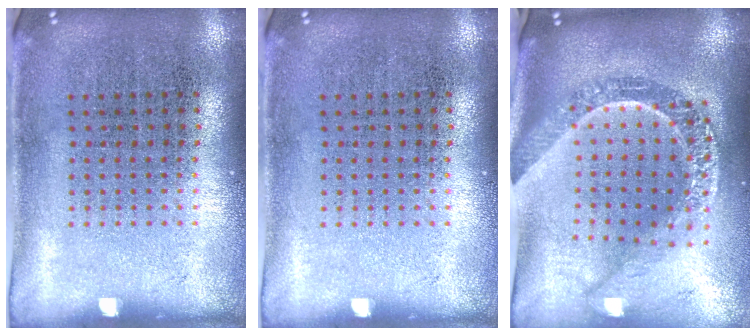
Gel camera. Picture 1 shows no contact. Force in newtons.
{"total": 0.0}
{"total": 2.7, "press": 2.2, "slide": 1.6}